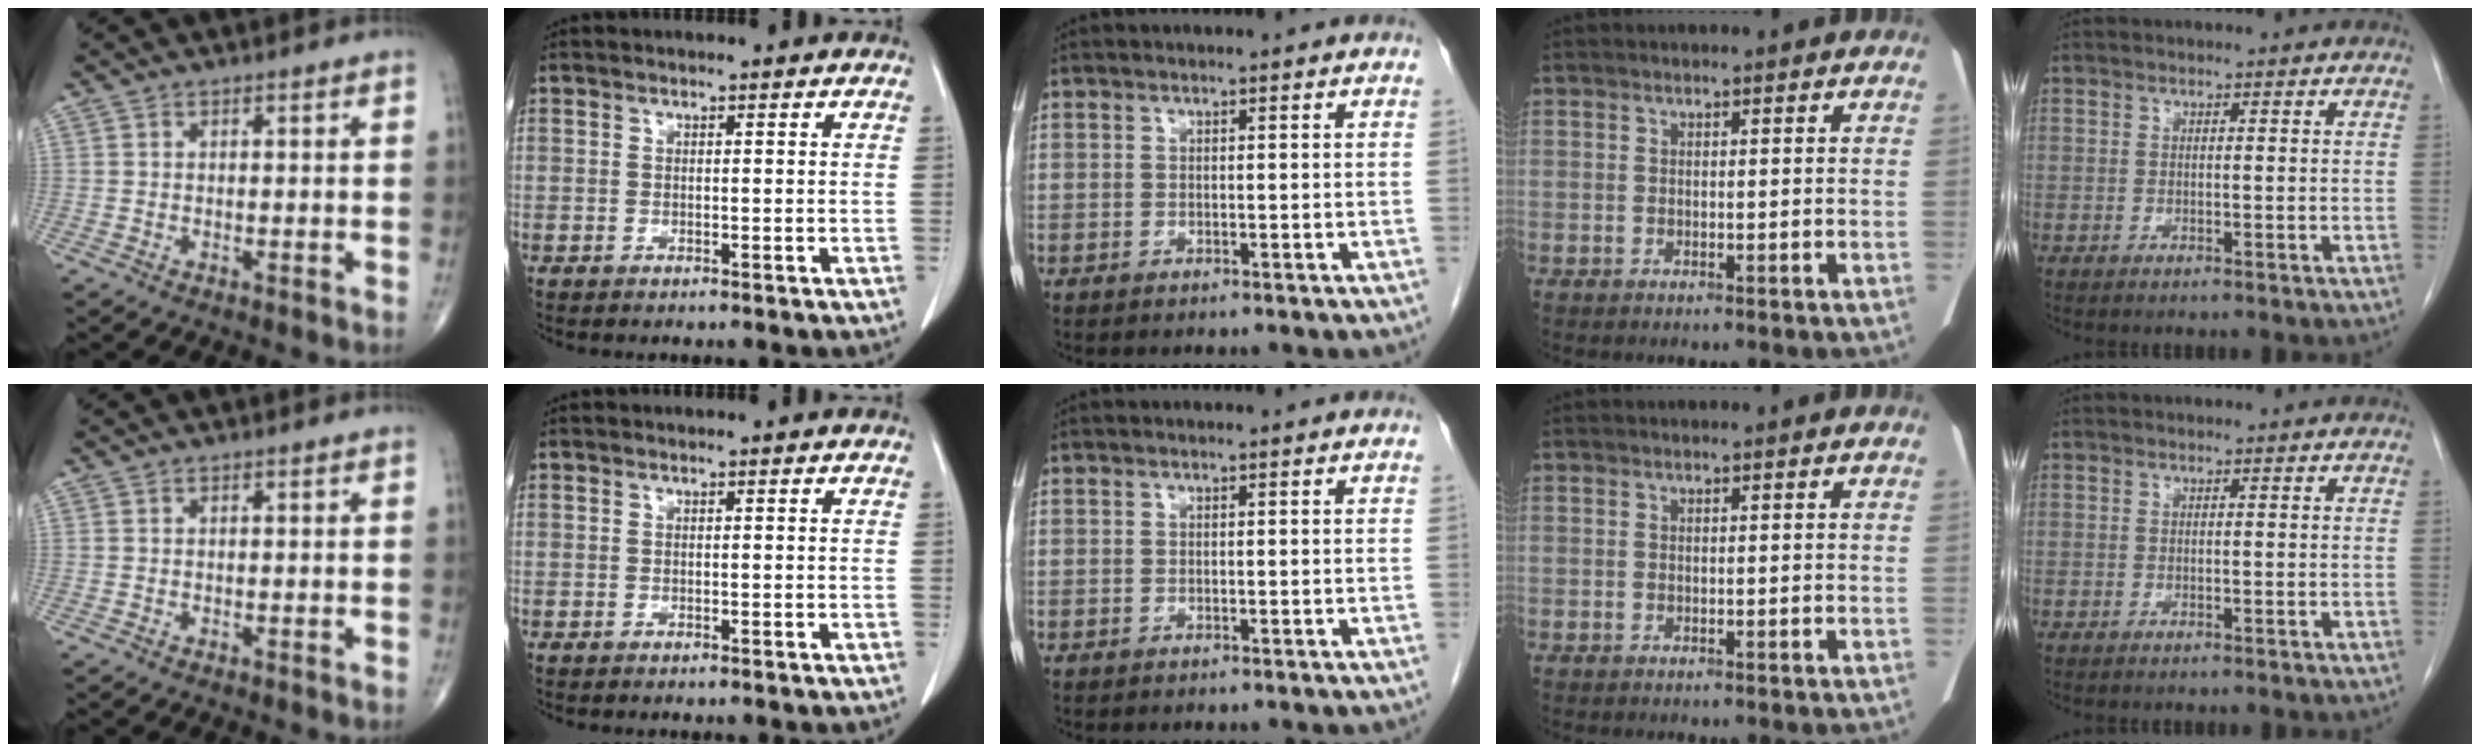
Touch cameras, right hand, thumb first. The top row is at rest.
{}